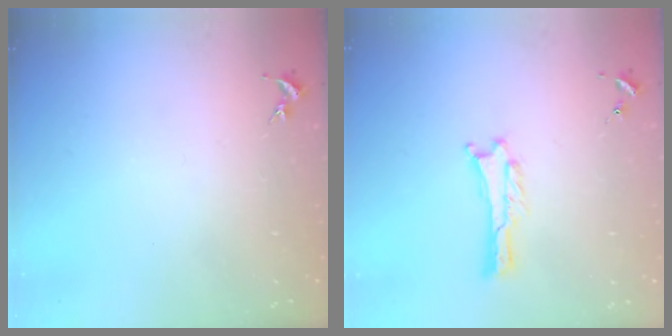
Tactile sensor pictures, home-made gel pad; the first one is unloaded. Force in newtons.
{"total": 0.5, "press": 0.5, "slide": 0.1}